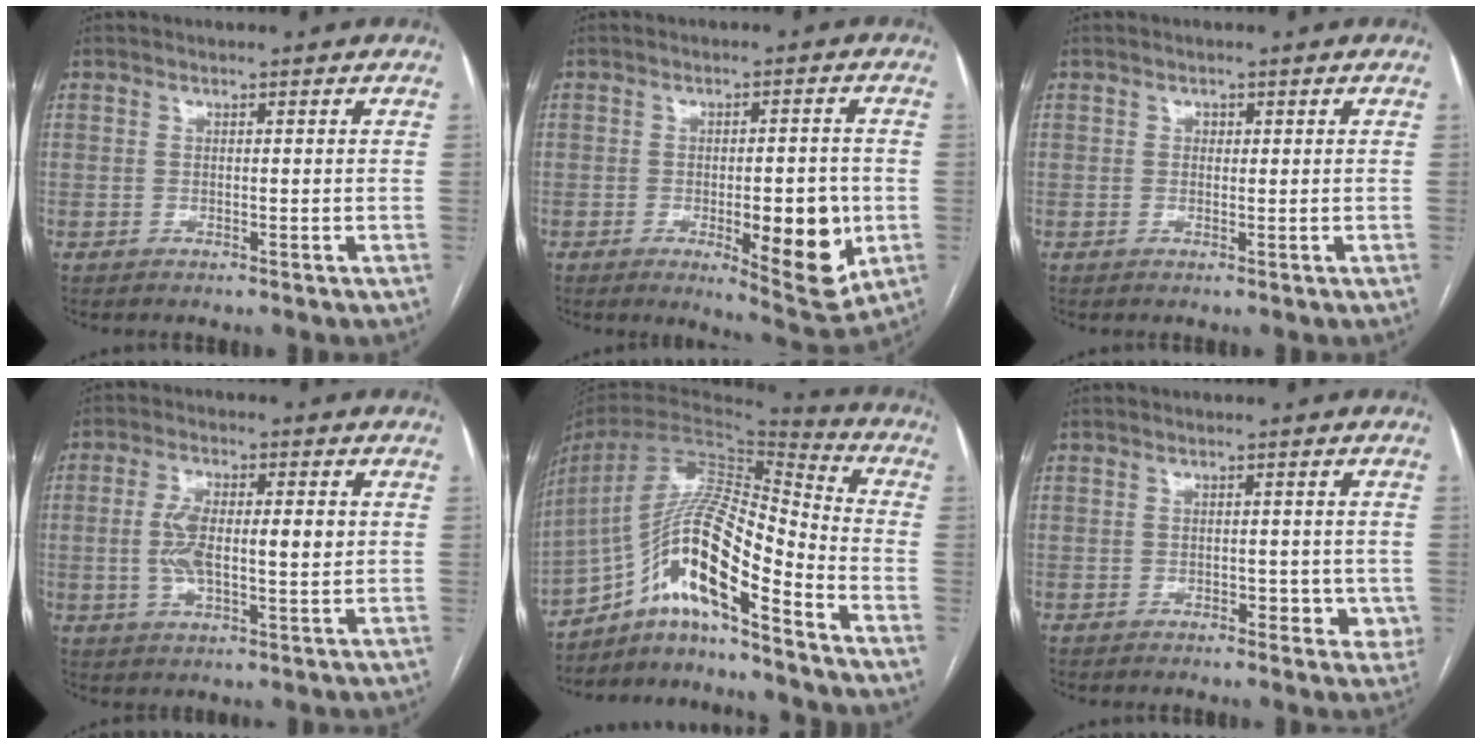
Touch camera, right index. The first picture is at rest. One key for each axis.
{"total": 11.5, "fx": -2.9, "fy": 3.3, "fz": 10.7, "tx": -0.136, "ty": -0.008, "tz": -0.029}
{"total": 0.8, "fx": 0.3, "fy": 0.7, "fz": 0.4, "tx": -0.002, "ty": 0.002, "tz": 0.003}
{"total": 9.0, "fx": 0.4, "fy": 3.1, "fz": 8.4, "tx": -0.161, "ty": 0.014, "tz": 0.009}
{"total": 16.3, "fx": -10.0, "fy": 2.2, "fz": 12.7, "tx": -0.237, "ty": 0.014, "tz": -0.175}
{"total": 3.8, "fx": -1.0, "fy": 2.4, "fz": 2.8, "tx": -0.021, "ty": 0.006, "tz": -0.009}